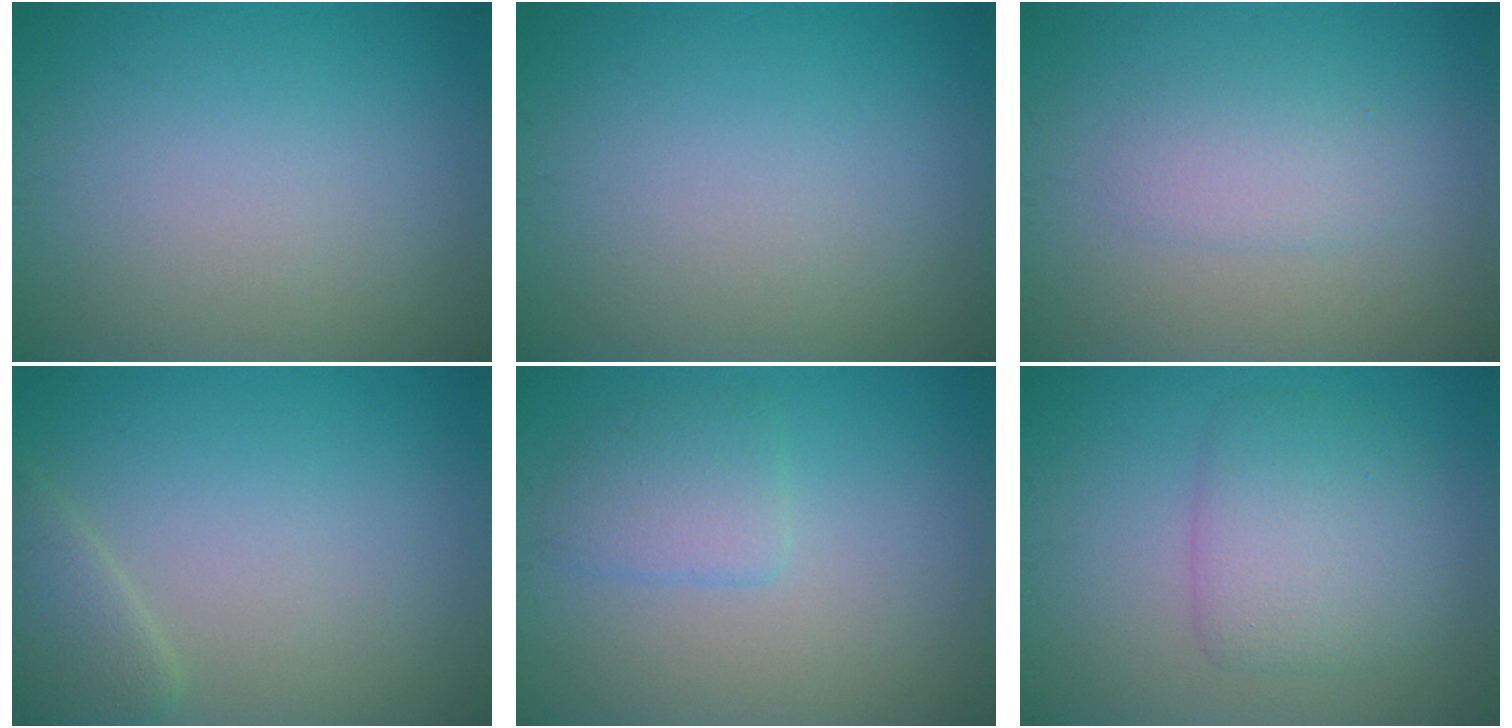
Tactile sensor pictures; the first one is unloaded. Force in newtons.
{"total": 0.0}
{"total": 2.0, "press": 2.0, "slide": 0.1}
{"total": 2.2, "press": 2.2, "slide": 0.2}
{"total": 2.4, "press": 2.4, "slide": 0.2}
{"total": 4.2, "press": 4.2, "slide": 0.3}